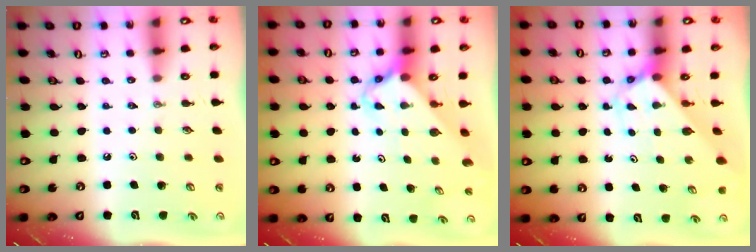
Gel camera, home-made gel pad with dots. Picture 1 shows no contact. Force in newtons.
{"total": 2.6, "press": 2.6, "slide": 0.2}
{"total": 2.7, "press": 2.7, "slide": 0.2}